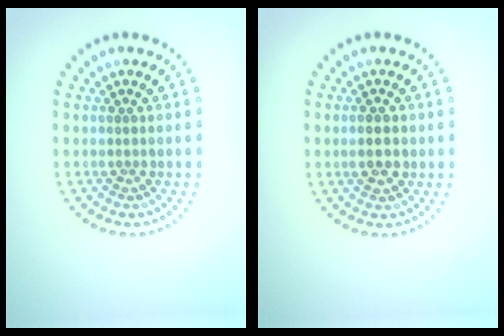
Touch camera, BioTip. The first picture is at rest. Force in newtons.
{"total": 2.2, "press": 2.2, "slide": 0.3}